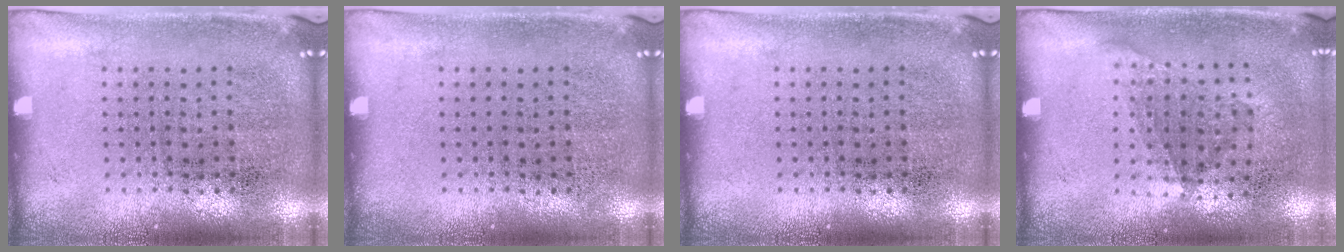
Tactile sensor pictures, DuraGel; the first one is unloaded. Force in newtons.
{"total": 0.0}
{"total": 0.0}
{"total": 1.2, "press": 0.8, "slide": 0.8}